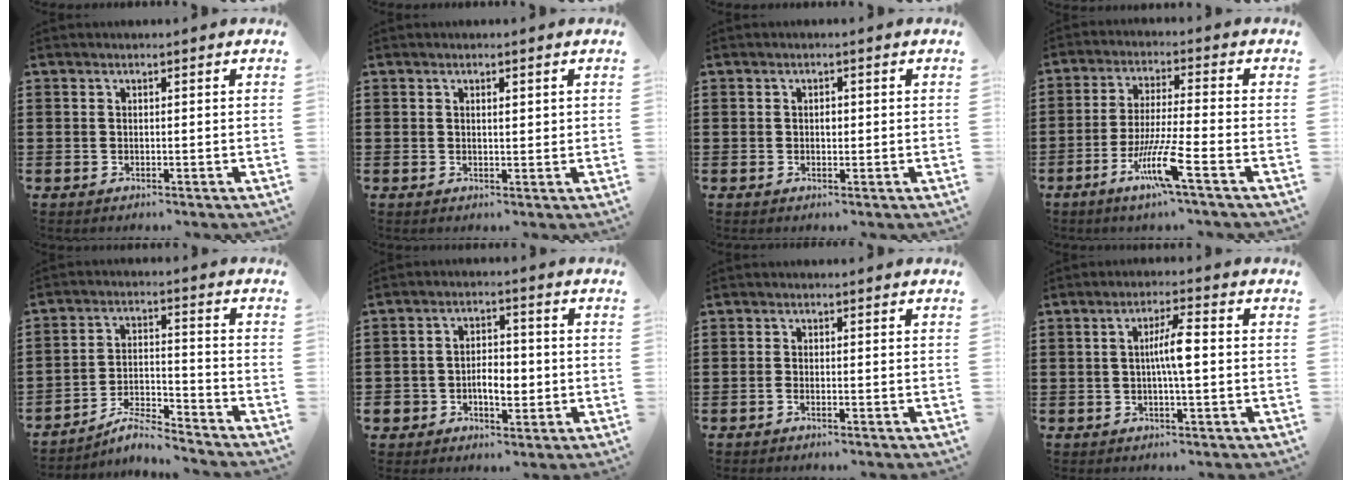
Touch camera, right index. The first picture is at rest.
{"total": 1.2, "force": [0.4, 0.4, 1.1], "torque": [-0.021, 0.005, 0.005]}
{"total": 1.2, "force": [0.1, 0.7, 1.0], "torque": [-0.019, 0.003, 0.000]}
{"total": 8.9, "force": [-4.8, 0.3, 7.5], "torque": [-0.153, -0.010, -0.093]}
{"total": 5.8, "force": [-5.4, 0.5, 2.2], "torque": [-0.051, -0.001, -0.107]}
{"total": 5.0, "force": [-1.4, 3.7, 3.1], "torque": [-0.064, 0.011, -0.028]}
{"total": 0.9, "force": [-0.7, 0.1, 0.6], "torque": [-0.012, -0.004, -0.011]}
{"total": 5.1, "force": [-0.1, 0.7, 5.1], "torque": [-0.091, 0.003, -0.006]}